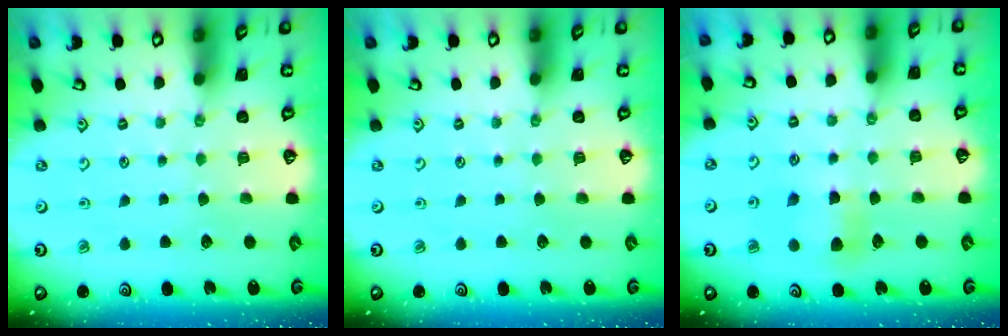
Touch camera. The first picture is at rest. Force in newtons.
{"total": 0.0}
{"total": 6.3, "press": 6.3, "slide": 0.2}